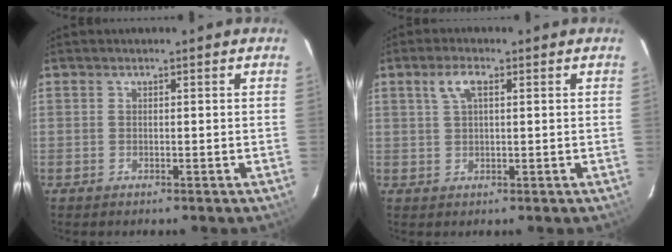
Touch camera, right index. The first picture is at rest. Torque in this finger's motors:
{"motor_torque": [0.22, -0.13, 0.20, 0.05]}